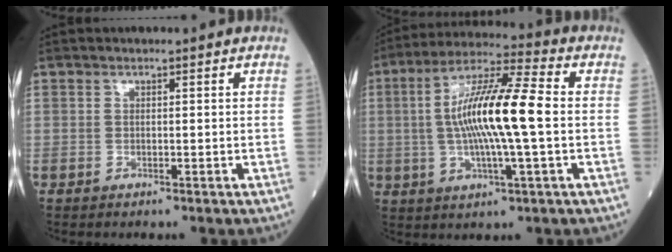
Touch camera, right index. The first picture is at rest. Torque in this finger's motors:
{"motor_torque": [2.14, 0.00, 0.83, 0.21]}